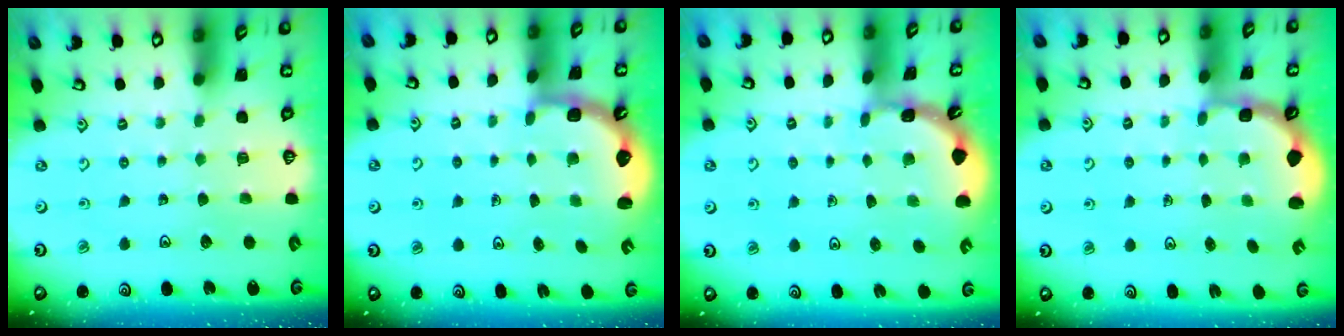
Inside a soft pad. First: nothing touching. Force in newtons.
{"total": 2.5, "press": 2.2, "slide": 1.3}
{"total": 1.7, "press": 1.7, "slide": 0.1}
{"total": 2.9, "press": 1.8, "slide": 2.3}